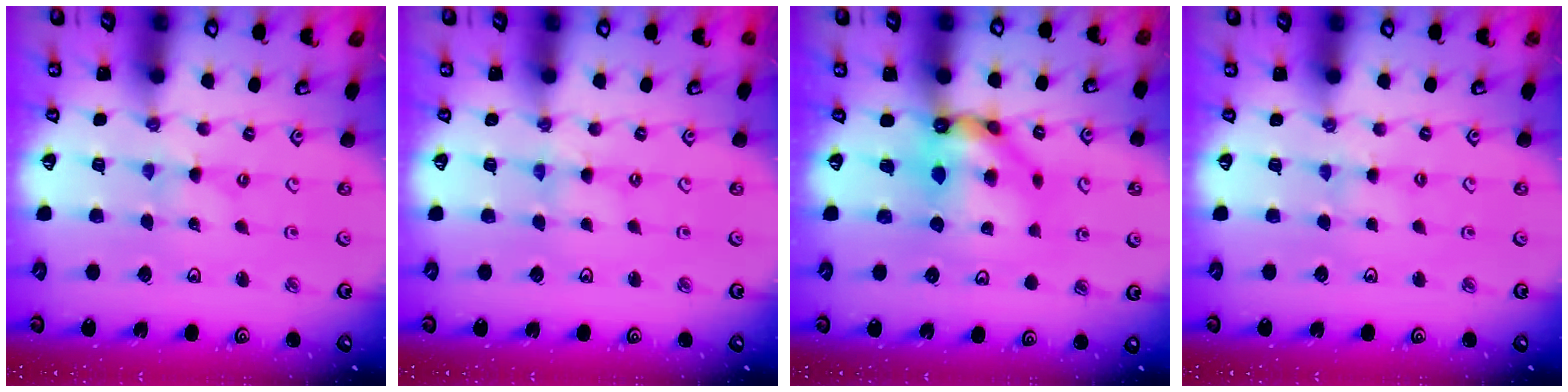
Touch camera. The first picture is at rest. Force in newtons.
{"total": 0.0}
{"total": 8.1, "press": 8.1, "slide": 0.6}
{"total": 2.0, "press": 2.0, "slide": 0.3}